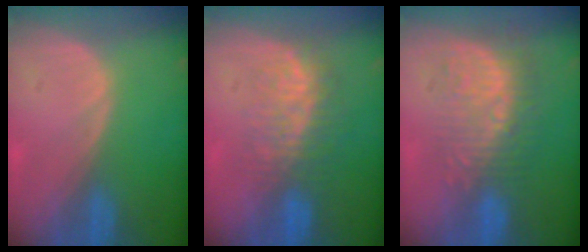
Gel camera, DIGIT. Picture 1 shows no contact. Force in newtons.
{"total": 8.0, "press": 7.4, "slide": 3.0}
{"total": 10.0, "press": 8.7, "slide": 5.0}